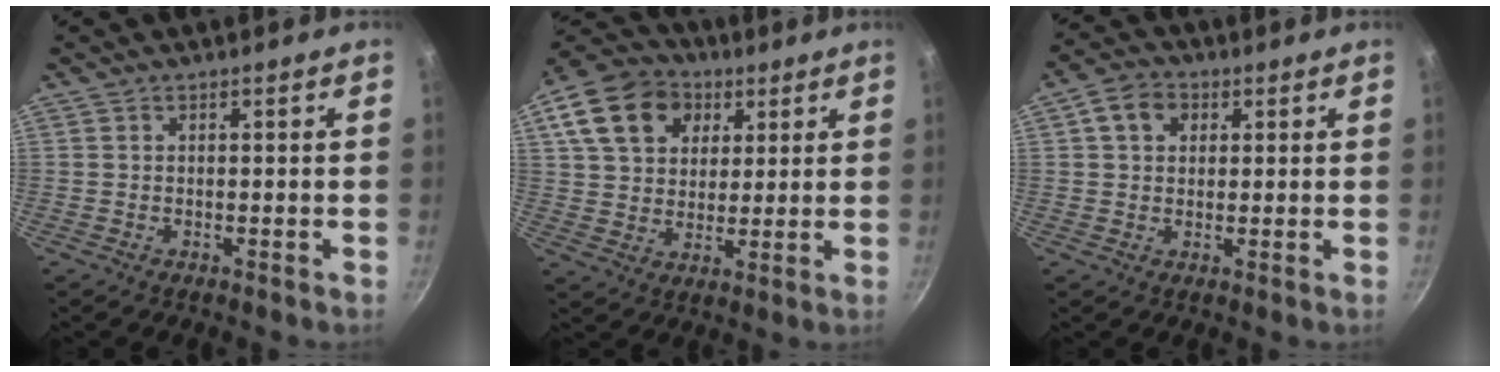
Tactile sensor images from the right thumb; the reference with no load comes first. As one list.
[{"total": 17.9, "force": [7.2, 13.4, 9.4], "torque": [-0.161, 0.013, 0.118]}, {"total": 6.1, "force": [2.0, 4.8, 3.2], "torque": [-0.037, 0.007, 0.023]}]